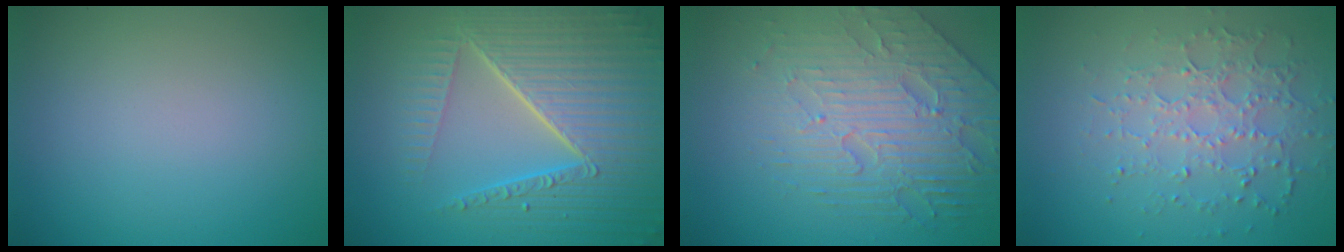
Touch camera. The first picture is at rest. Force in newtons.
{"total": 8.5, "press": 6.0, "slide": 6.1}
{"total": 6.0, "press": 4.9, "slide": 3.5}
{"total": 3.5, "press": 3.3, "slide": 1.2}